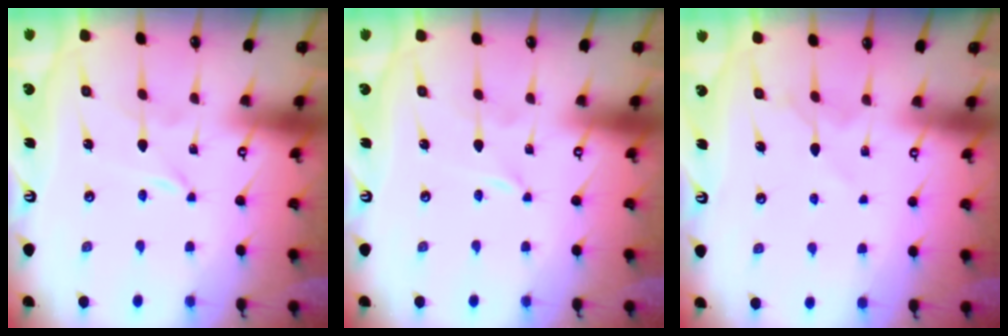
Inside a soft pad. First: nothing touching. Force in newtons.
{"total": 0.0}
{"total": 4.6, "press": 4.6, "slide": 0.6}